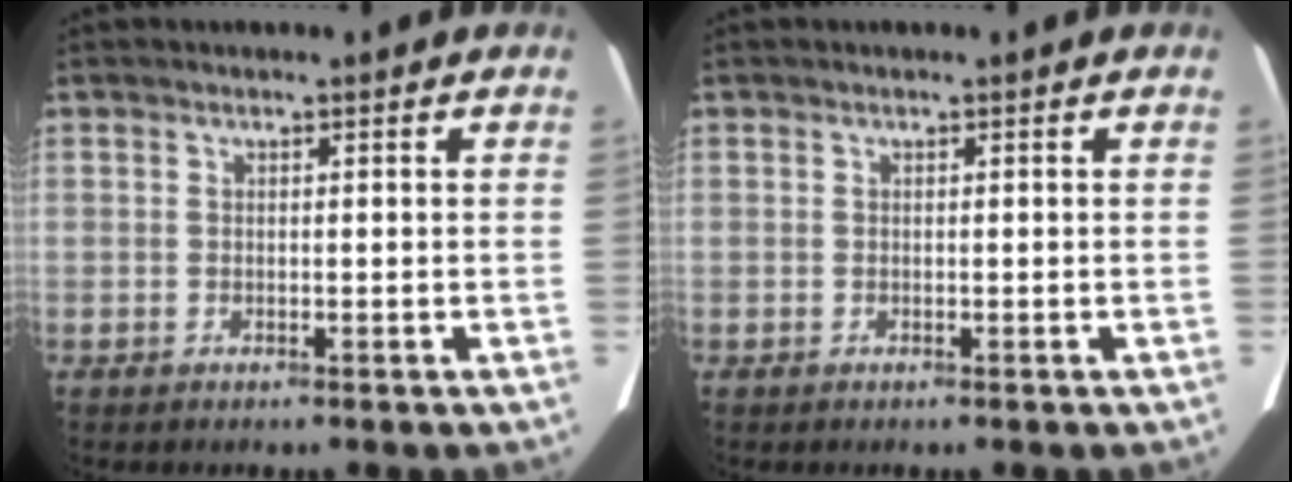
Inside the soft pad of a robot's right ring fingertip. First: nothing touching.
{"total": 0.0}